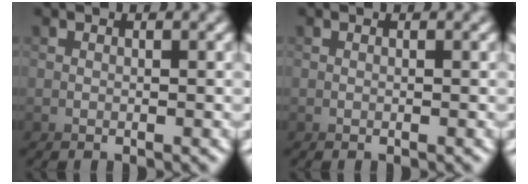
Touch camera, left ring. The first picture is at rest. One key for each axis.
{"total": 0.0}